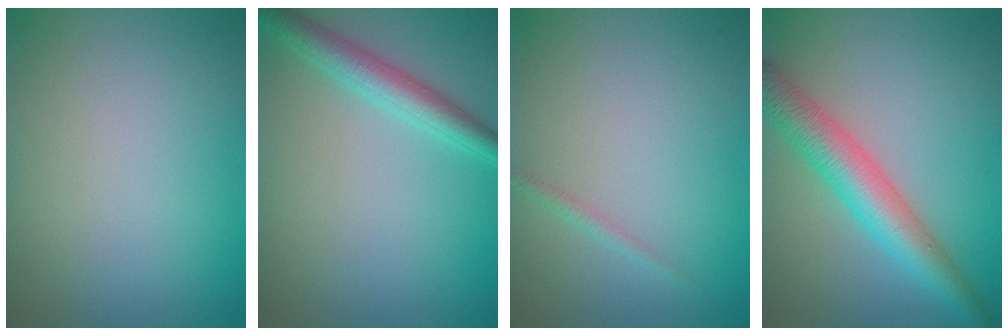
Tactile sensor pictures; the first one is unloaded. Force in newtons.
{"total": 3.3, "press": 3.3, "slide": 0.1}
{"total": 0.8, "press": 0.8, "slide": 0.1}
{"total": 5.6, "press": 5.5, "slide": 0.2}